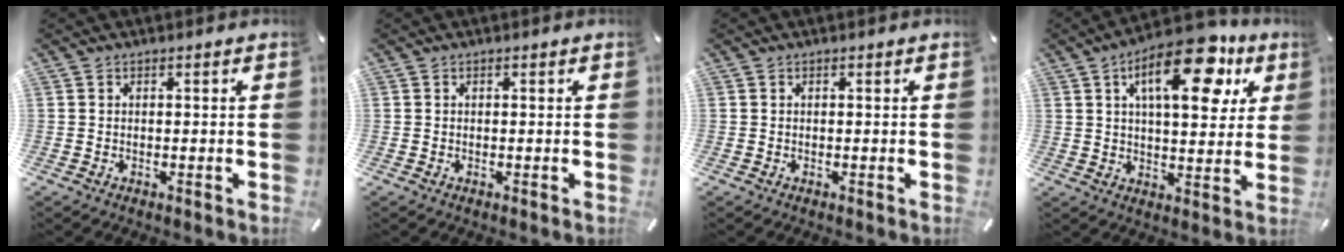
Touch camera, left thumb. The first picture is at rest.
{"total": 0.0}
{"total": 0.0}
{"total": 18.9, "force": [9.3, 8.4, 14.2], "torque": [-0.207, -0.032, 0.146]}